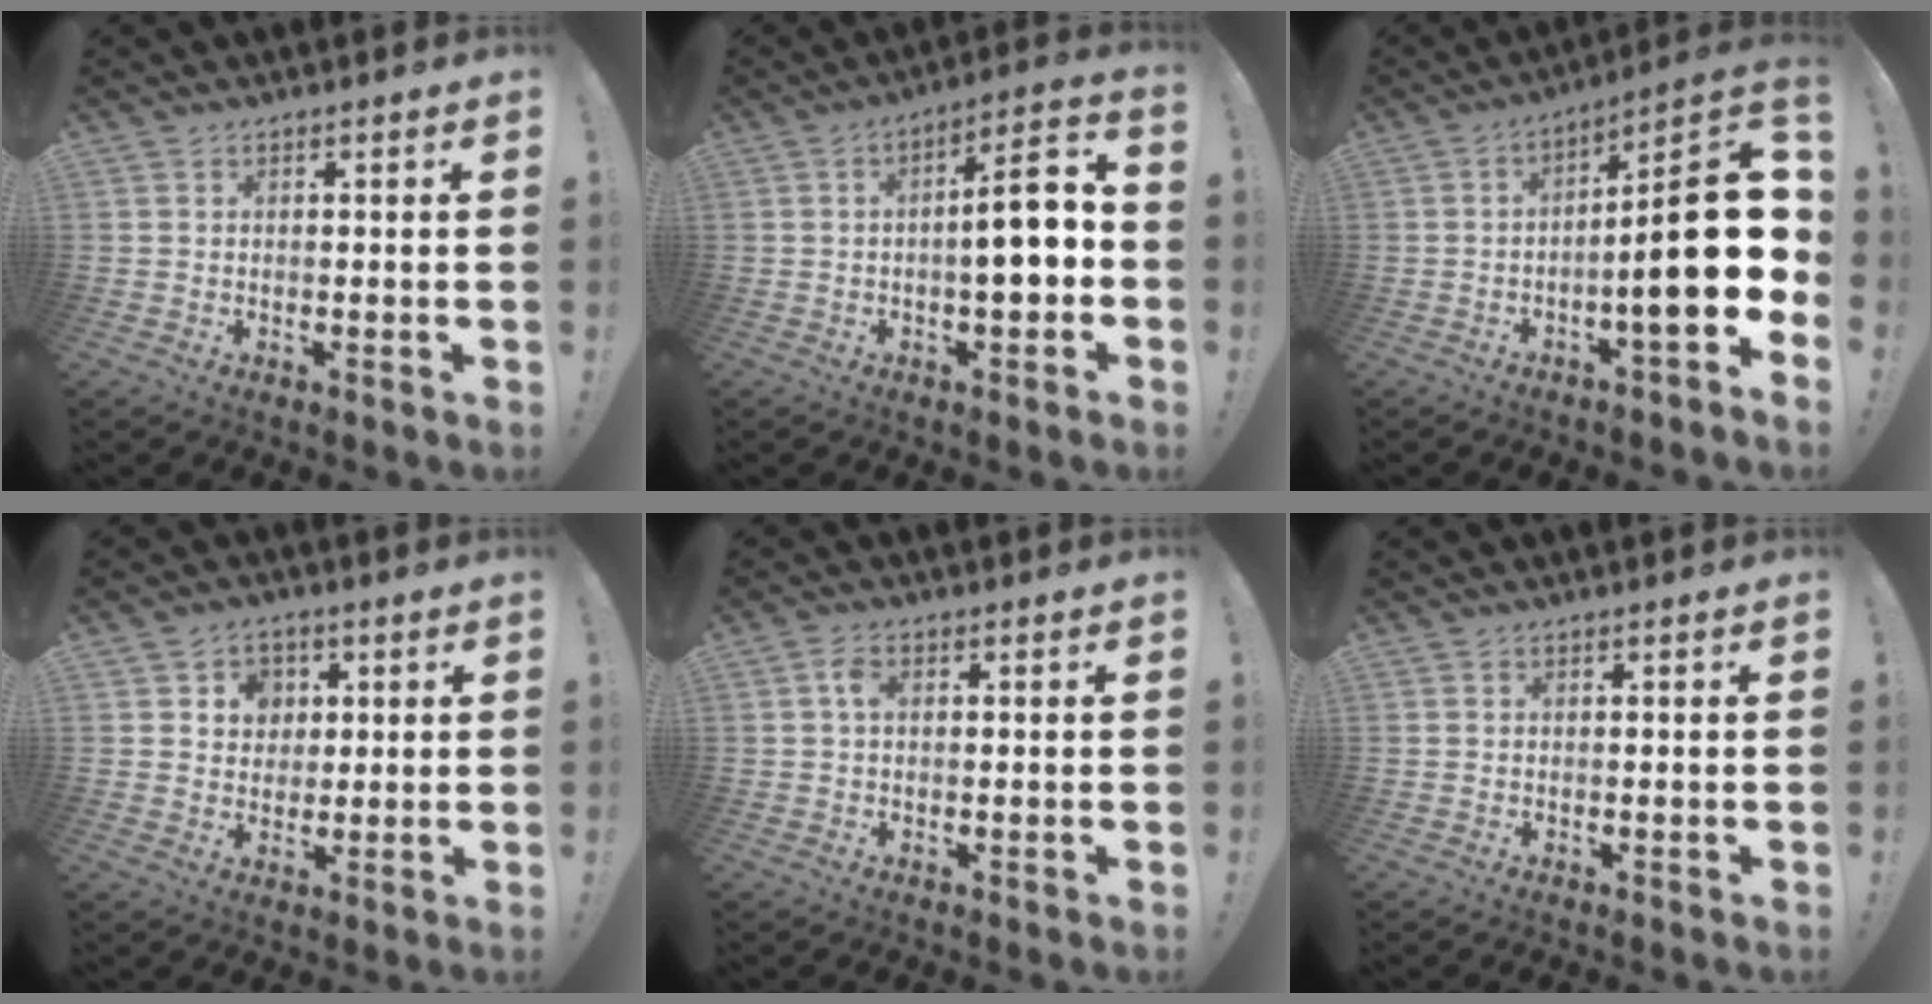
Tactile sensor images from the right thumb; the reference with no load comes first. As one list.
[{"total": 11.7, "force": [-1.5, 3.2, 11.1], "torque": [-0.151, 0.006, -0.033]}, {"total": 20.3, "force": [-1.7, 5.0, 19.6], "torque": [-0.283, 0.011, -0.026]}, {"total": 6.1, "force": [1.8, 5.6, 1.3], "torque": [-0.021, -0.010, 0.034]}, {"total": 2.9, "force": [0.5, 1.7, 2.3], "torque": [-0.042, 0.006, 0.006]}, {"total": 0.0}]